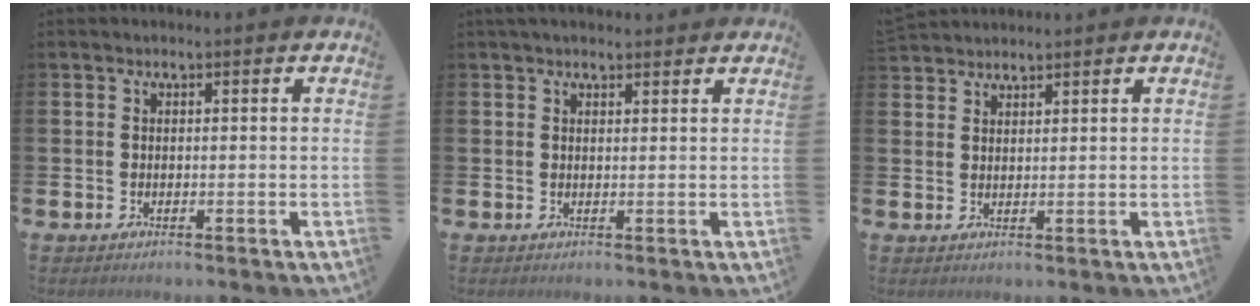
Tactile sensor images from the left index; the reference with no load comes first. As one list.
[{"total": 1.8, "force": [1.7, 0.6, 0.4], "torque": [-0.001, -0.002, 0.029]}, {"total": 2.4, "force": [2.3, 0.4, -0.3], "torque": [0.008, -0.008, 0.043]}]